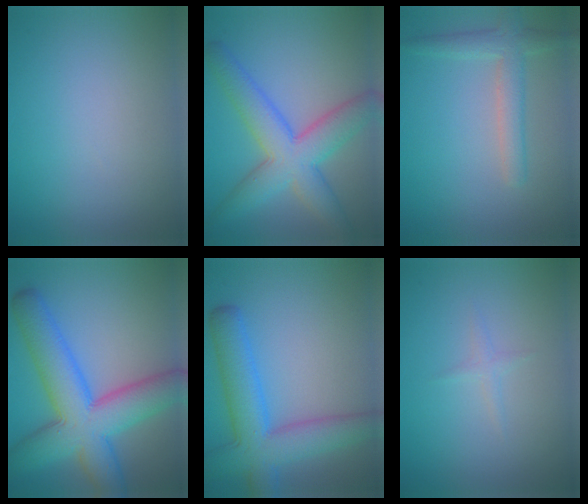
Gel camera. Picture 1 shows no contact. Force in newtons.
{"total": 7.0, "press": 7.0, "slide": 0.1}
{"total": 3.1, "press": 3.0, "slide": 0.1}
{"total": 10.1, "press": 10.1, "slide": 0.2}
{"total": 7.3, "press": 7.3, "slide": 0.2}
{"total": 0.8, "press": 0.8, "slide": 0.1}